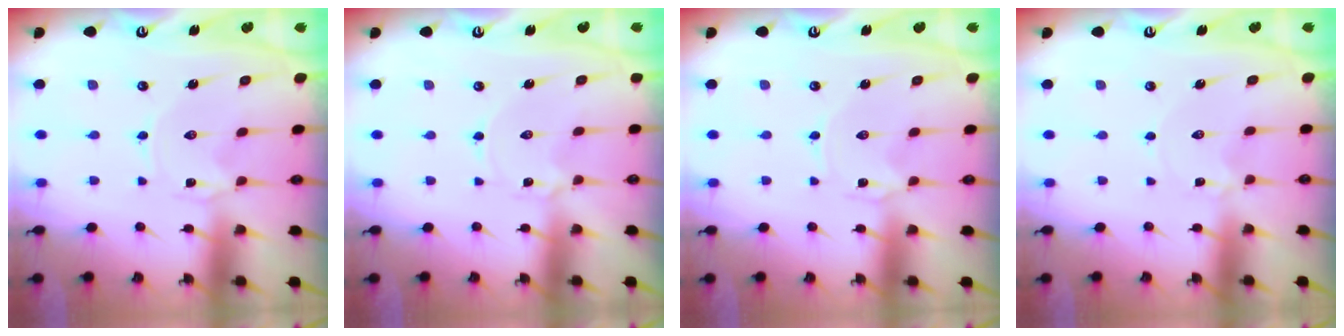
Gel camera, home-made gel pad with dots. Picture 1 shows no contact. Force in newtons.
{"total": 1.7, "press": 1.7, "slide": 0.3}
{"total": 0.0}
{"total": 1.6, "press": 1.5, "slide": 0.2}